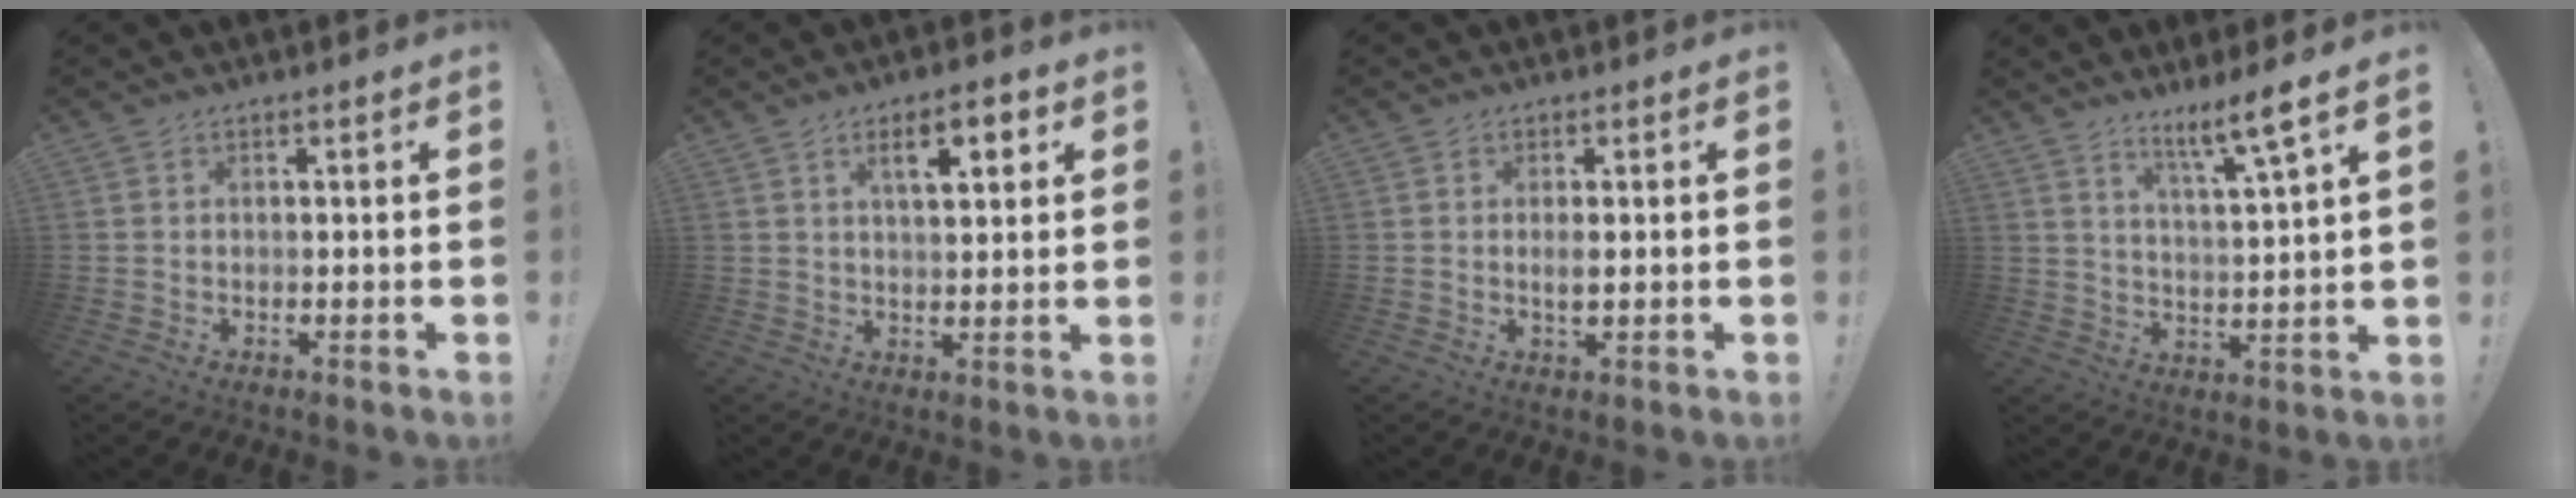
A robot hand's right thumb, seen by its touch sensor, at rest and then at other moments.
{"total": 8.1, "force": [3.5, 2.8, 6.8], "torque": [-0.096, -0.007, 0.053]}
{"total": 2.3, "force": [0.0, 0.6, 2.2], "torque": [-0.029, -0.005, -0.003]}
{"total": 9.4, "force": [6.6, -0.3, 6.8], "torque": [-0.105, -0.044, 0.100]}